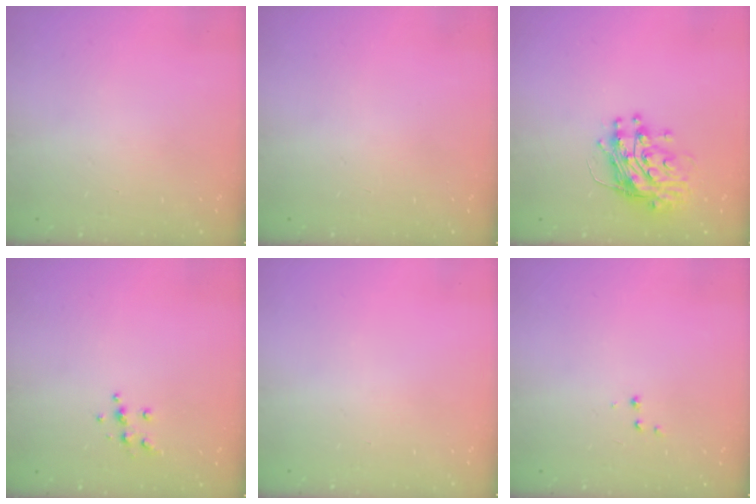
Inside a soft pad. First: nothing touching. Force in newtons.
{"total": 0.0}
{"total": 12.0, "press": 11.9, "slide": 1.2}
{"total": 5.6, "press": 5.6, "slide": 0.6}
{"total": 0.0}
{"total": 2.6, "press": 2.5, "slide": 0.6}